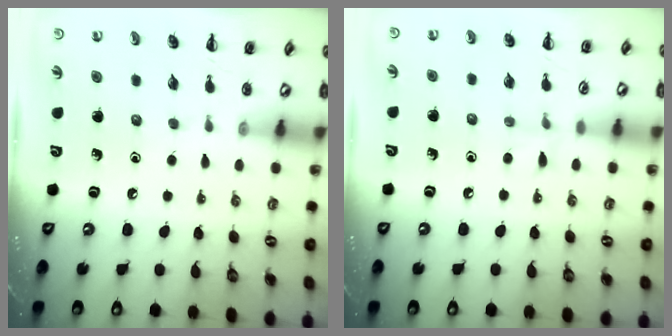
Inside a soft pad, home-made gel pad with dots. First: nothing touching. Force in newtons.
{"total": 4.5, "press": 4.2, "slide": 1.5}